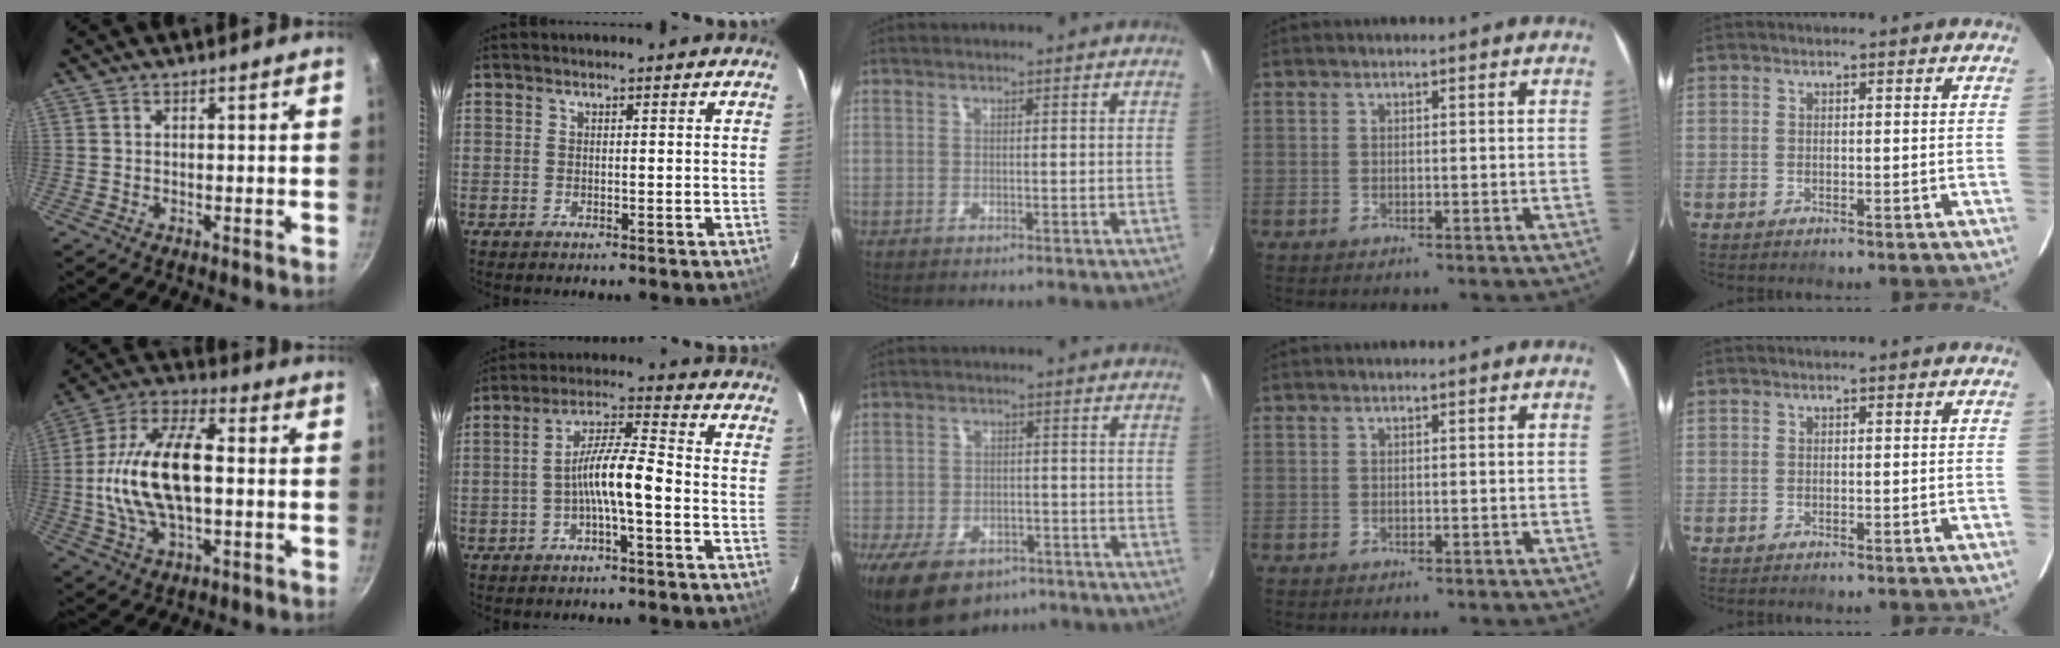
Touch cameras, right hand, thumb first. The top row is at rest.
{"thumb": {"total": 19.3, "force": [-0.2, 10.0, 16.5], "torque": [-0.303, 0.031, -0.014]}, "index": {"total": 7.8, "force": [-2.6, 0.8, 7.3], "torque": [-0.147, 0.015, -0.046]}, "middle": {"total": 13.3, "force": [-8.7, 7.5, 6.7], "torque": [-0.157, -0.022, -0.138]}}